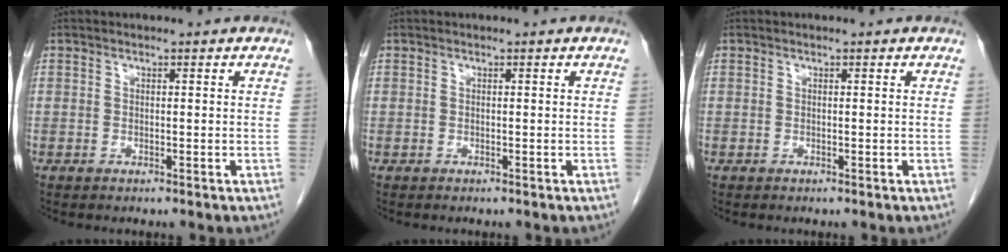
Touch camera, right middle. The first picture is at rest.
{"total": 0.0}
{"total": 0.0}